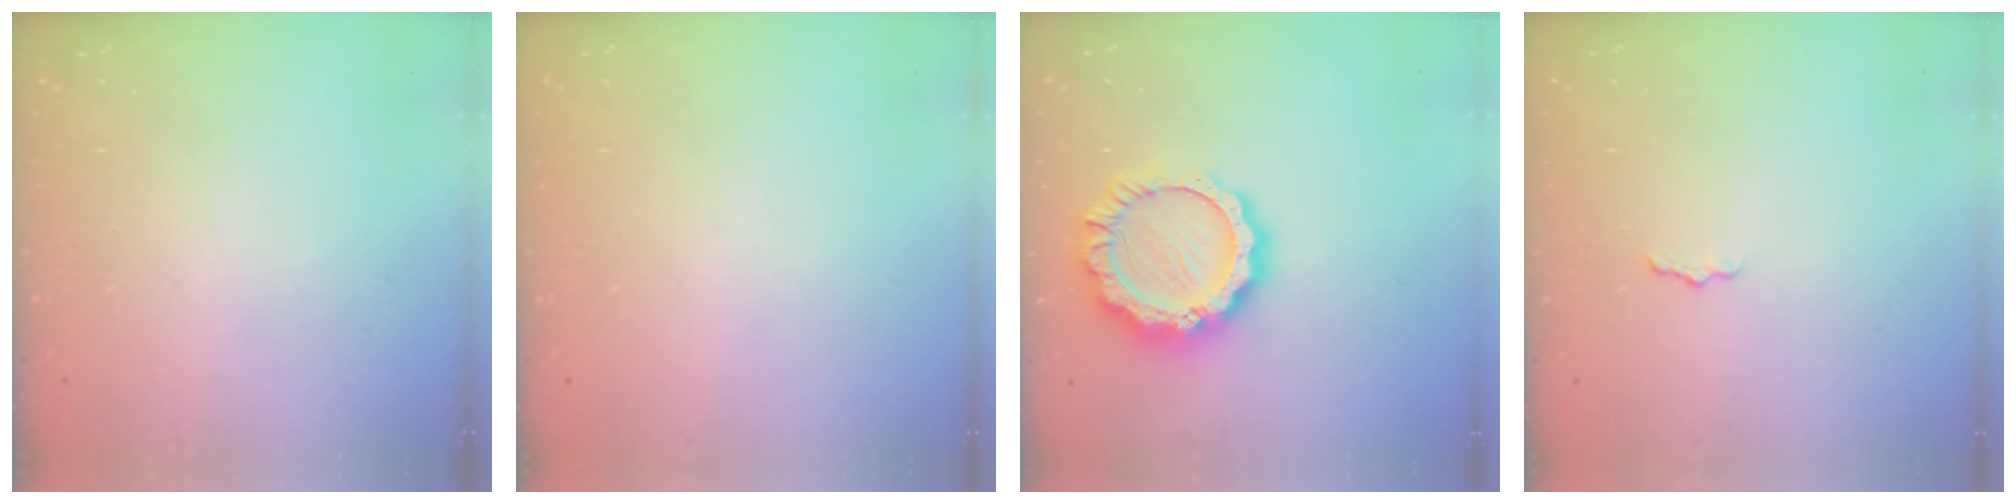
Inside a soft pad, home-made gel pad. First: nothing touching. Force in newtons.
{"total": 1.7, "press": 1.7, "slide": 0.1}
{"total": 14.6, "press": 14.6, "slide": 1.1}
{"total": 2.9, "press": 2.9, "slide": 0.3}